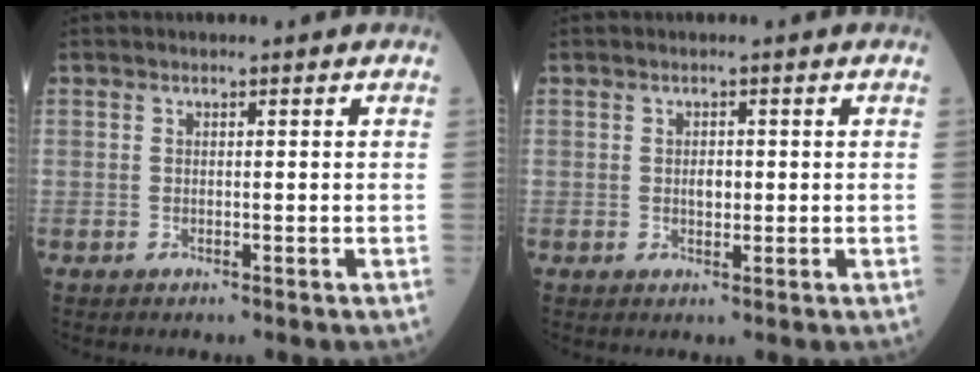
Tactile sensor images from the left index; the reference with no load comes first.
{"total": 1.5, "force": [0.2, 0.9, 1.2], "torque": [-0.021, 0.000, 0.005]}